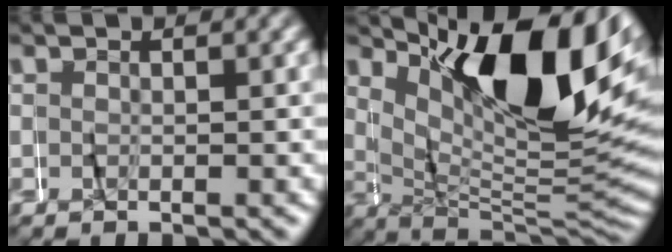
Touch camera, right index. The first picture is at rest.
{"total": 13.7, "force": [3.9, 5.3, 12.0], "torque": [-0.175, 0.017, 0.055]}